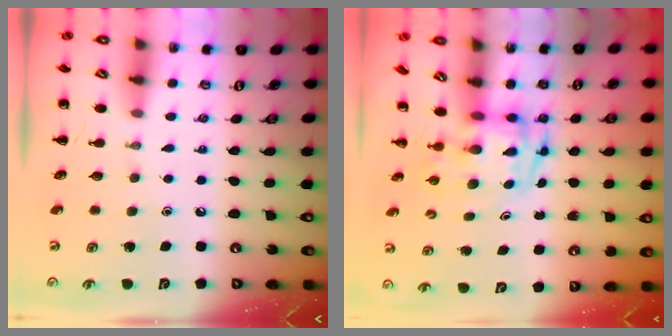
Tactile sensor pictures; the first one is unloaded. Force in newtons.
{"total": 3.3, "press": 3.2, "slide": 0.6}